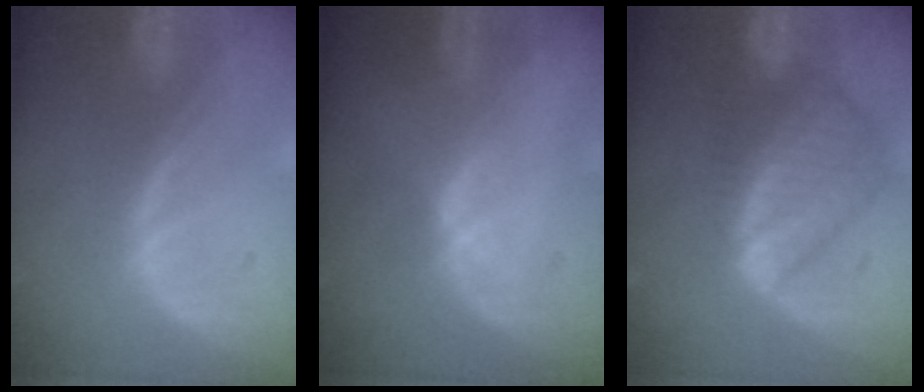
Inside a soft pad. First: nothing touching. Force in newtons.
{"total": 1.4, "press": 1.2, "slide": 0.7}
{"total": 9.0, "press": 7.7, "slide": 4.7}